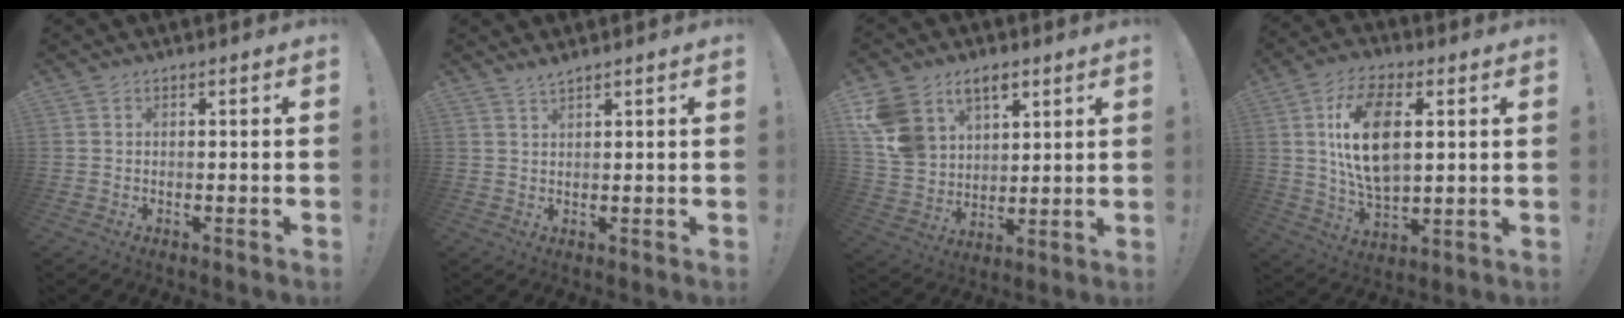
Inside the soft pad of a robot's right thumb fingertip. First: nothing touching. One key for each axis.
{"total": 1.8, "fx": 1.6, "fy": -0.3, "fz": 0.7, "tx": -0.023, "ty": -0.006, "tz": 0.030}
{"total": 13.0, "fx": 7.4, "fy": 9.4, "fz": 5.2, "tx": -0.105, "ty": -0.040, "tz": 0.149}
{"total": 16.4, "fx": 3.7, "fy": 9.0, "fz": 13.2, "tx": -0.238, "ty": -0.002, "tz": 0.061}